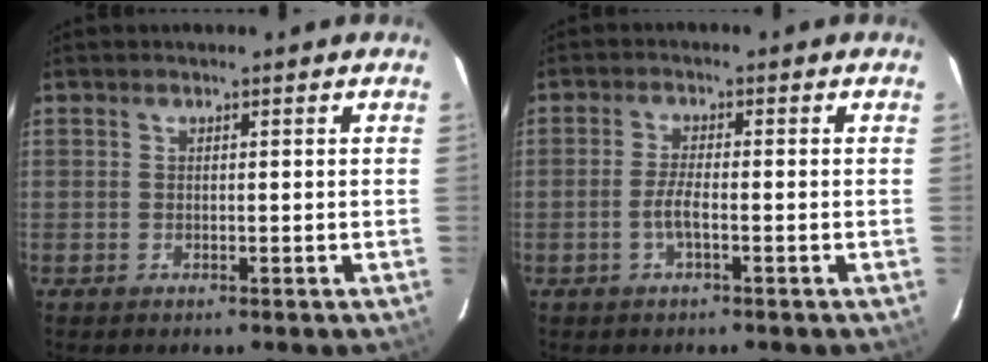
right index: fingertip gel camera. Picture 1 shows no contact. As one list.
[{"total": 2.8, "force": [-1.2, 0.4, 2.5], "torque": [-0.054, -0.001, -0.023]}]